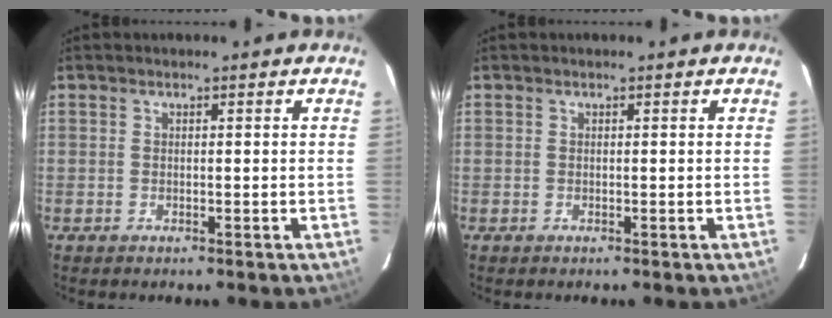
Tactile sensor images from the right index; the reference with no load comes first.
{"total": 0.0}